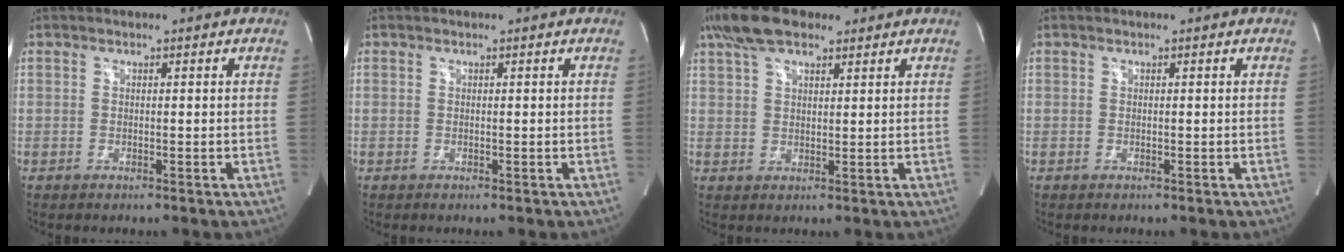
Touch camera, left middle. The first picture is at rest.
{"total": 0.0}
{"total": 8.3, "force": [5.8, 3.4, 4.8], "torque": [-0.099, 0.028, 0.107]}
{"total": 0.0}